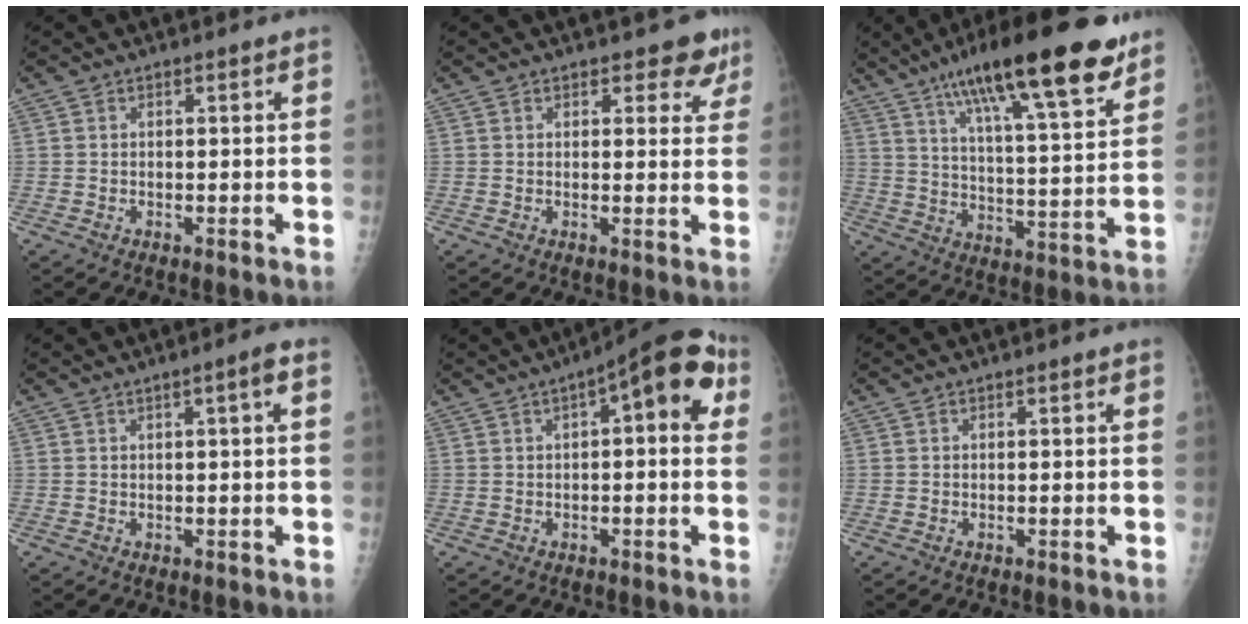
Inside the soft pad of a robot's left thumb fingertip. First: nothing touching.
{"total": 4.7, "force": [3.5, 2.6, 1.8], "torque": [0.016, -0.018, 0.034]}
{"total": 23.3, "force": [14.7, 5.3, 17.3], "torque": [-0.257, -0.040, 0.233]}
{"total": 2.4, "force": [0.7, 0.0, 2.3], "torque": [-0.039, 0.005, 0.013]}
{"total": 11.5, "force": [3.2, 4.4, 10.1], "torque": [-0.112, 0.027, 0.032]}
{"total": 0.0}